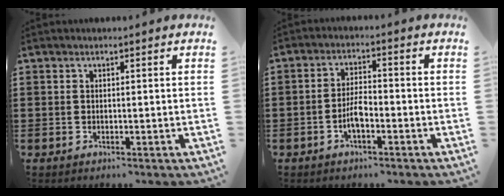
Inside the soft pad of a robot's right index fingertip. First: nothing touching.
{"total": 4.2, "force": [-1.7, 1.4, 3.6], "torque": [-0.084, 0.000, -0.038]}